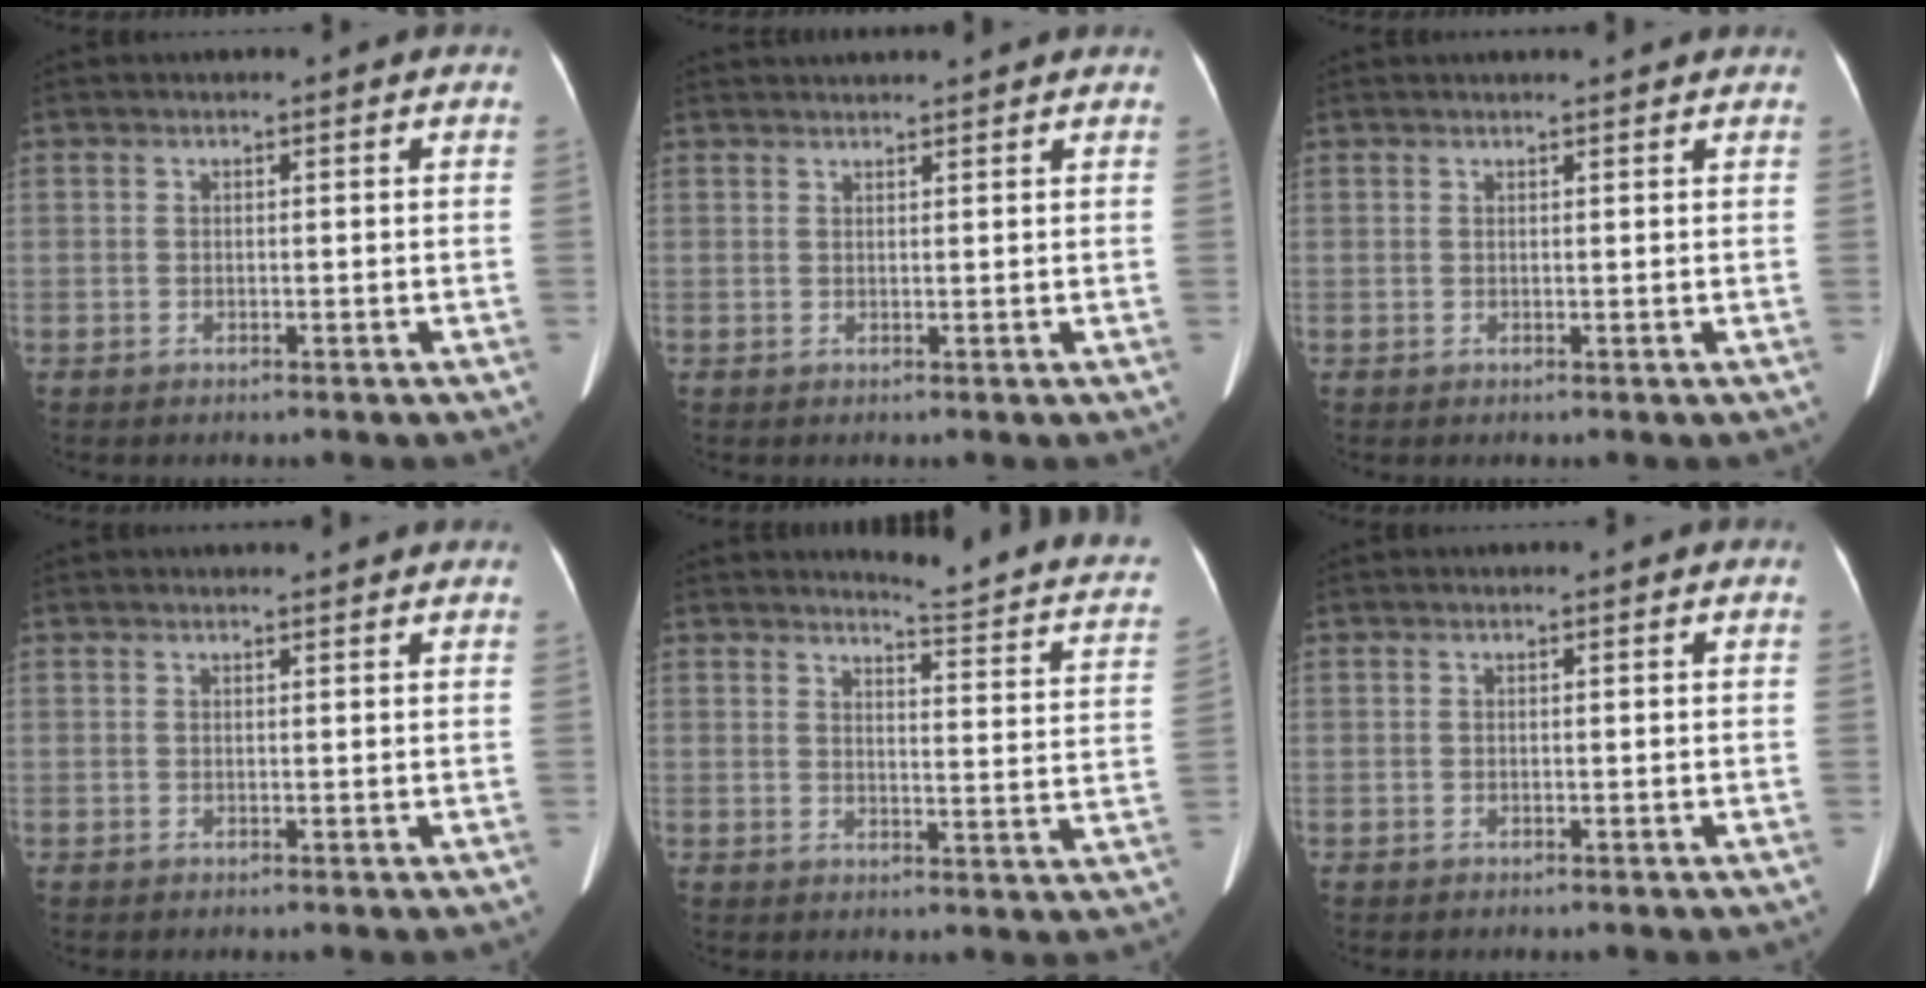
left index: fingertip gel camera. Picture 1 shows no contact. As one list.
[{"total": 5.3, "force": [5.1, 0.1, 1.3], "torque": [-0.018, 0.031, 0.064]}, {"total": 3.2, "force": [3.1, 0.2, 1.0], "torque": [-0.014, 0.018, 0.035]}, {"total": 2.5, "force": [2.4, 0.2, 0.6], "torque": [-0.011, 0.013, 0.028]}, {"total": 12.8, "force": [11.8, 1.0, 4.8], "torque": [-0.048, -0.058, 0.114]}, {"total": 0.0}]